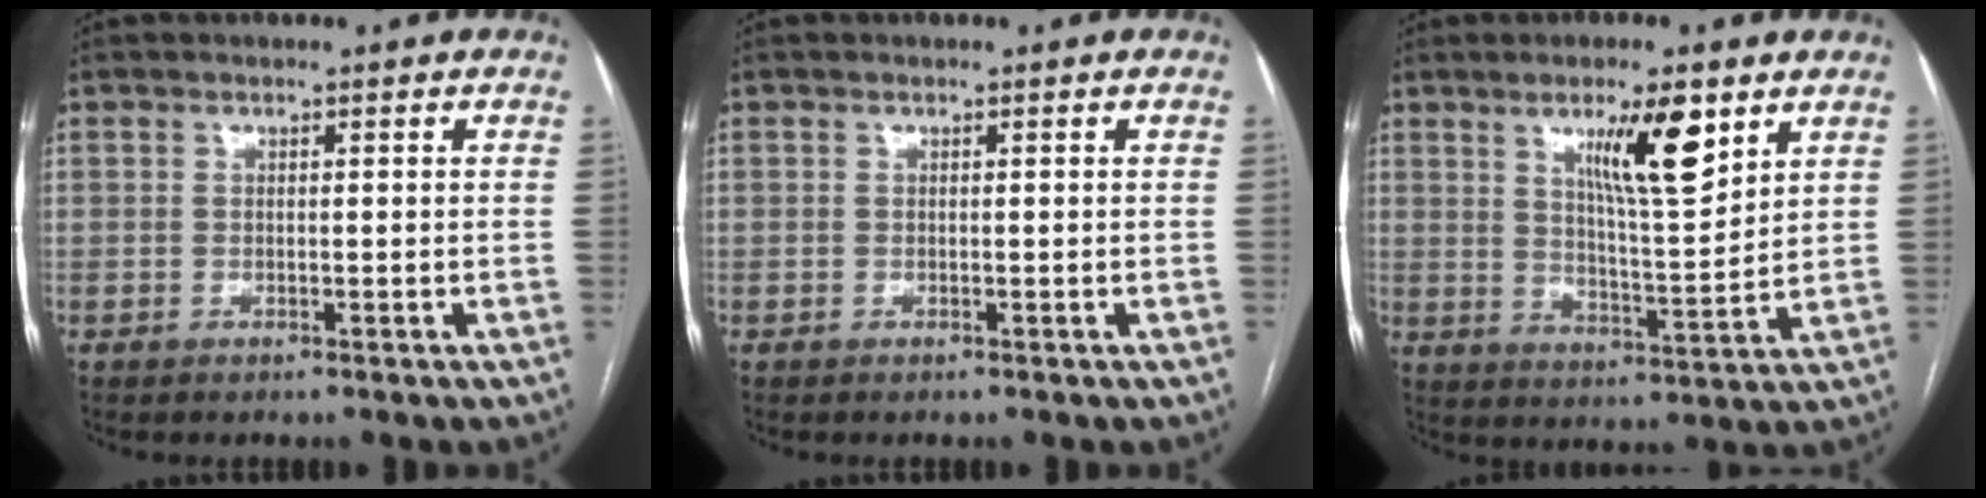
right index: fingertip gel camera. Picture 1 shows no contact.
{"total": 0.0}
{"total": 10.2, "force": [5.5, 1.4, 8.5], "torque": [-0.142, -0.007, 0.093]}